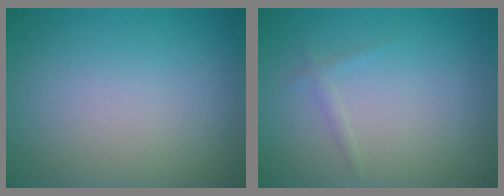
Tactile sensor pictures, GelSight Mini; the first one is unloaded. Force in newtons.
{"total": 0.8, "press": 0.8, "slide": 0.1}